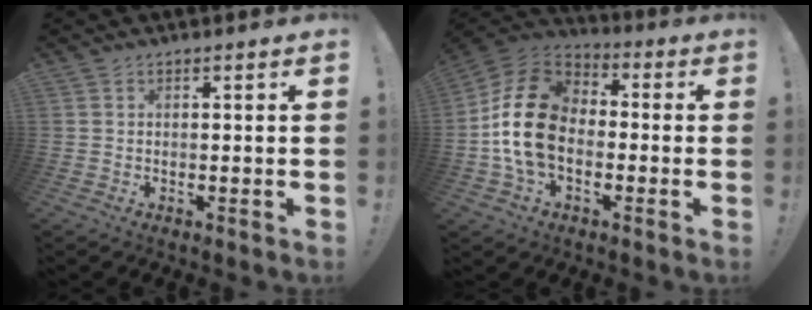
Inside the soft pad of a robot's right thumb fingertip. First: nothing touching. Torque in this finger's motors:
{"motor_torque": [1.45, 2.17, 1.05, -0.75, 0.59]}